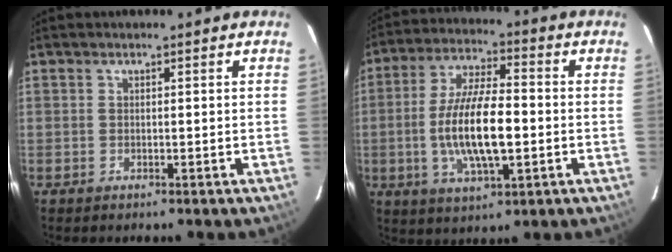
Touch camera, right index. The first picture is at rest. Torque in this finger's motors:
{"motor_torque": [1.17, -0.56, 1.05, 0.21]}